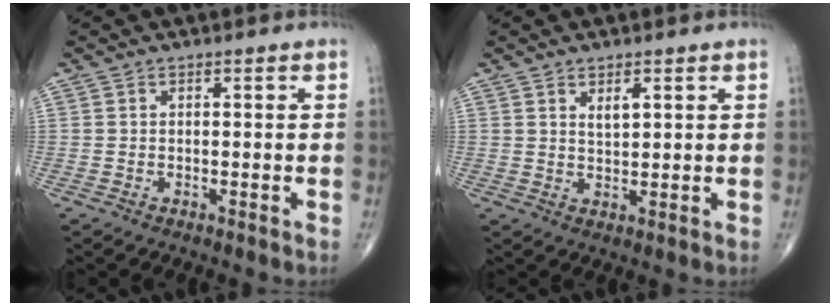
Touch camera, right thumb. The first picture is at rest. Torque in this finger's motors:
{"motor_torque": [-0.65, 0.41, -0.06, -0.06, 0.06]}